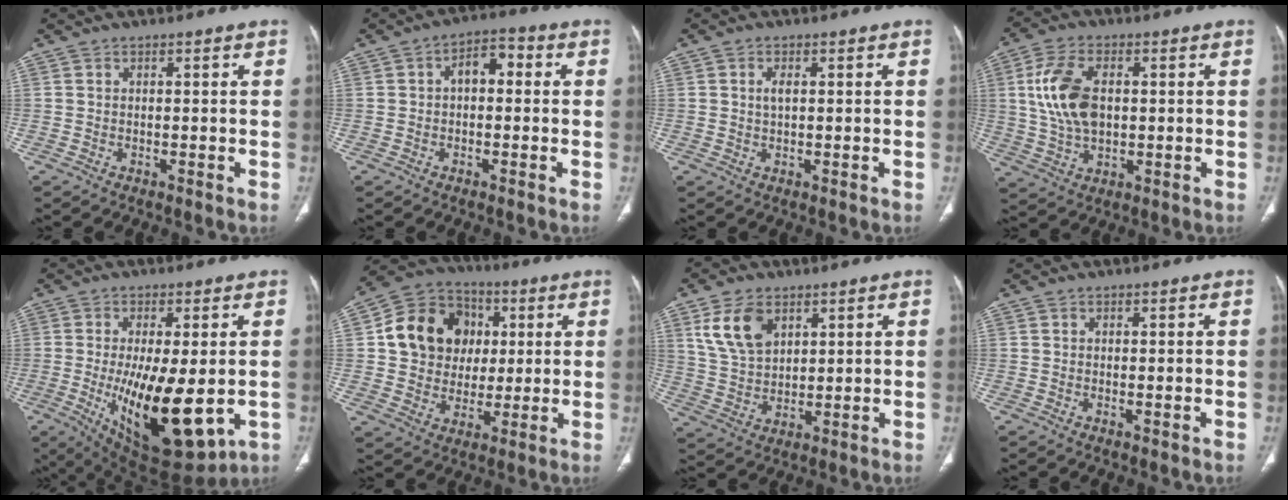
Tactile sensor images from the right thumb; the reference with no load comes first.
{"total": 5.6, "force": [0.4, 3.5, 4.3], "torque": [-0.049, 0.022, -0.005]}
{"total": 2.0, "force": [0.5, 1.0, 1.6], "torque": [-0.032, 0.002, 0.010]}
{"total": 11.7, "force": [1.5, 6.9, 9.3], "torque": [-0.186, 0.003, 0.033]}
{"total": 18.8, "force": [-3.0, 7.2, 17.1], "torque": [-0.288, -0.031, -0.022]}
{"total": 15.9, "force": [2.9, 13.8, 7.4], "torque": [-0.098, 0.013, 0.051]}
{"total": 10.0, "force": [4.7, 6.3, 6.2], "torque": [-0.102, -0.015, 0.100]}
{"total": 0.6, "force": [-0.1, 0.2, 0.6], "torque": [-0.014, -0.004, -0.001]}